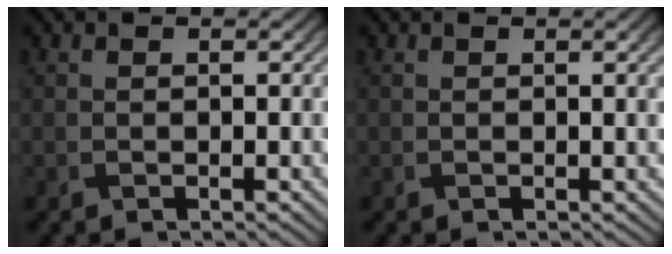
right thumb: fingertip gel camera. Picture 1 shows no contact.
{"total": 1.4, "force": [0.3, 0.2, 1.3], "torque": [-0.018, 0.002, 0.004]}